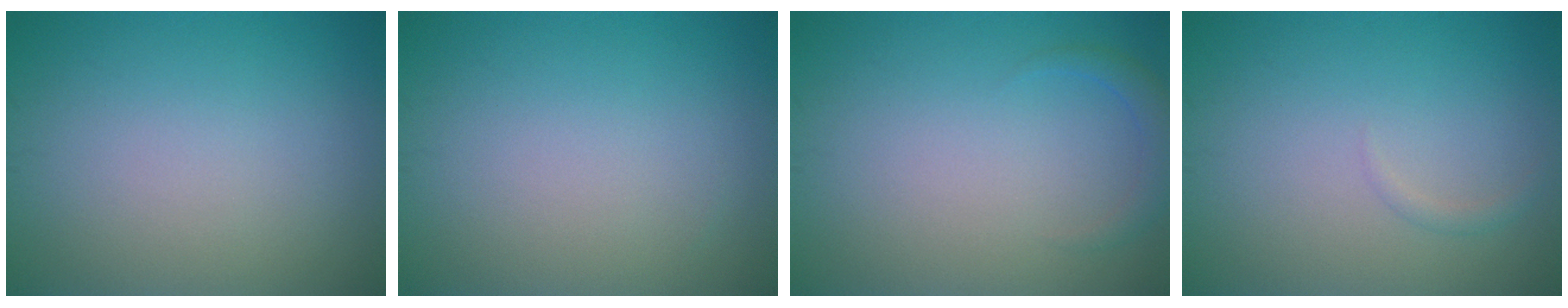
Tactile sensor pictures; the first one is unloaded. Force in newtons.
{"total": 0.0}
{"total": 1.5, "press": 1.5, "slide": 0.2}
{"total": 0.7, "press": 0.7, "slide": 0.1}